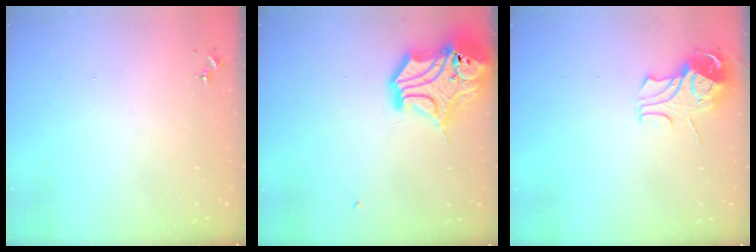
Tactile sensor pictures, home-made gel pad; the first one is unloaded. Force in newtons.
{"total": 18.5, "press": 18.3, "slide": 2.6}
{"total": 9.0, "press": 8.9, "slide": 1.0}